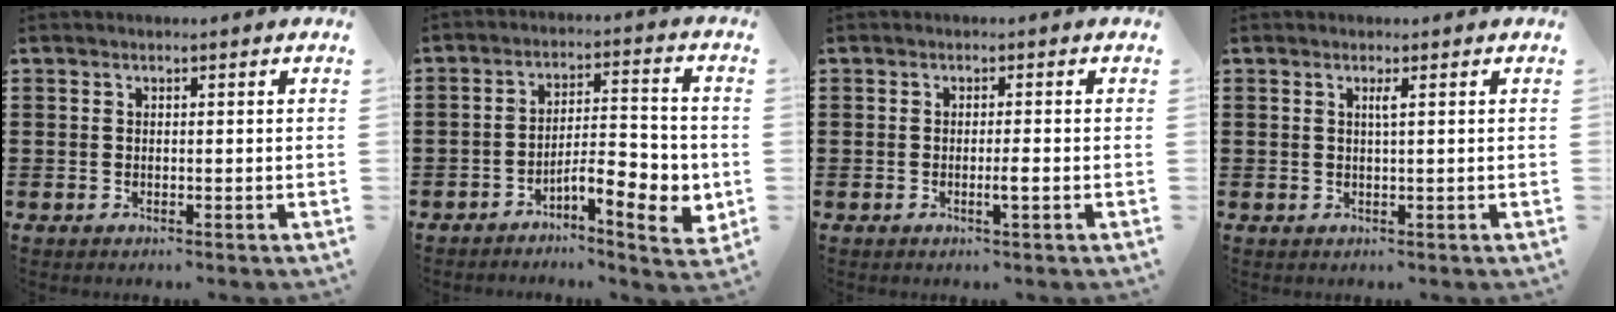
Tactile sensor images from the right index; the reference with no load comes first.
{"total": 7.9, "force": [-3.5, 2.5, 6.6], "torque": [-0.093, -0.002, -0.062]}
{"total": 1.8, "force": [-0.6, 0.0, 1.7], "torque": [-0.034, -0.004, -0.014]}
{"total": 1.1, "force": [0.4, -0.2, 1.0], "torque": [-0.019, -0.004, 0.005]}